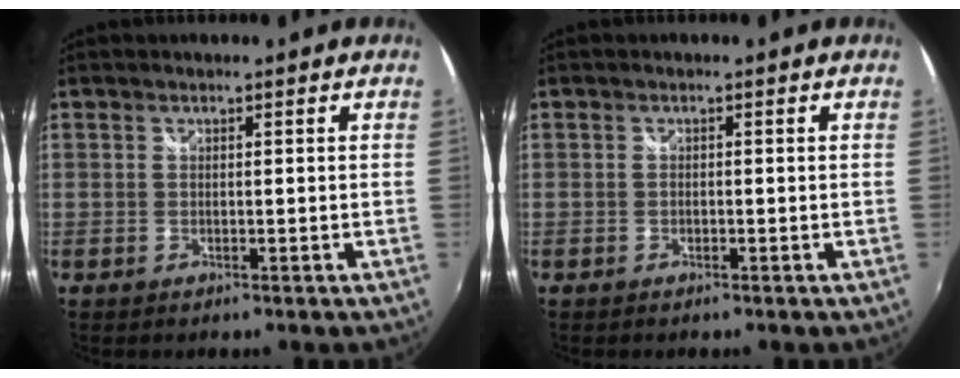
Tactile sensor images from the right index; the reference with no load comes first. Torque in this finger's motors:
{"motor_torque": [-1.08, 1.06, 0.00, 0.00]}